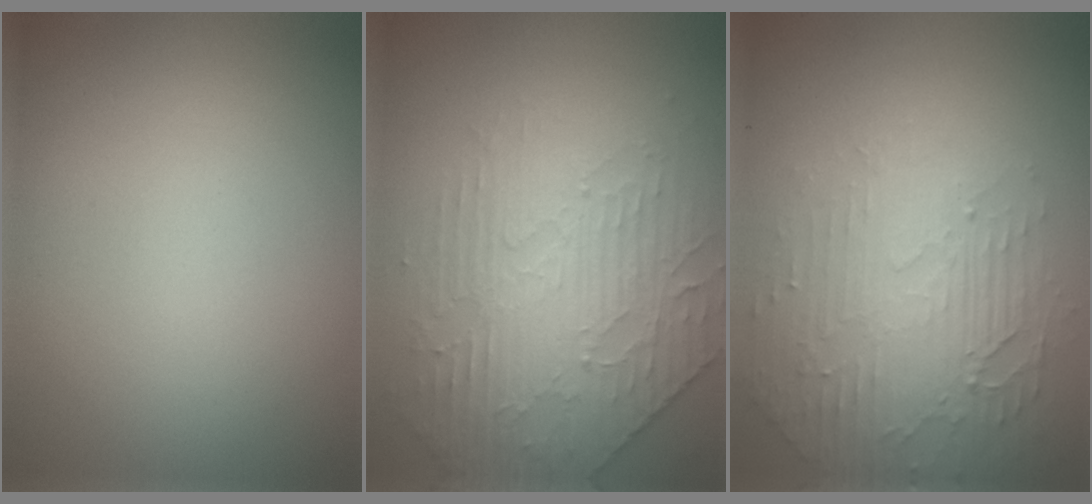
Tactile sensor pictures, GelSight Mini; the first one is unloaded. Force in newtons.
{"total": 3.9, "press": 3.8, "slide": 0.8}
{"total": 5.2, "press": 3.3, "slide": 4.1}